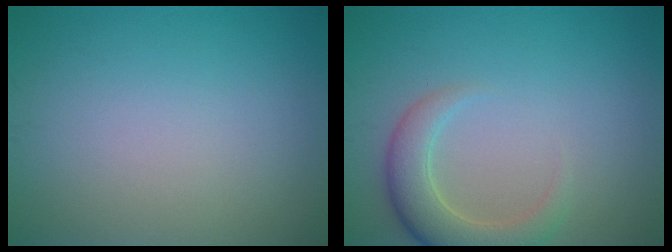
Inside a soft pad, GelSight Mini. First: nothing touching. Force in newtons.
{"total": 4.2, "press": 4.2, "slide": 0.5}